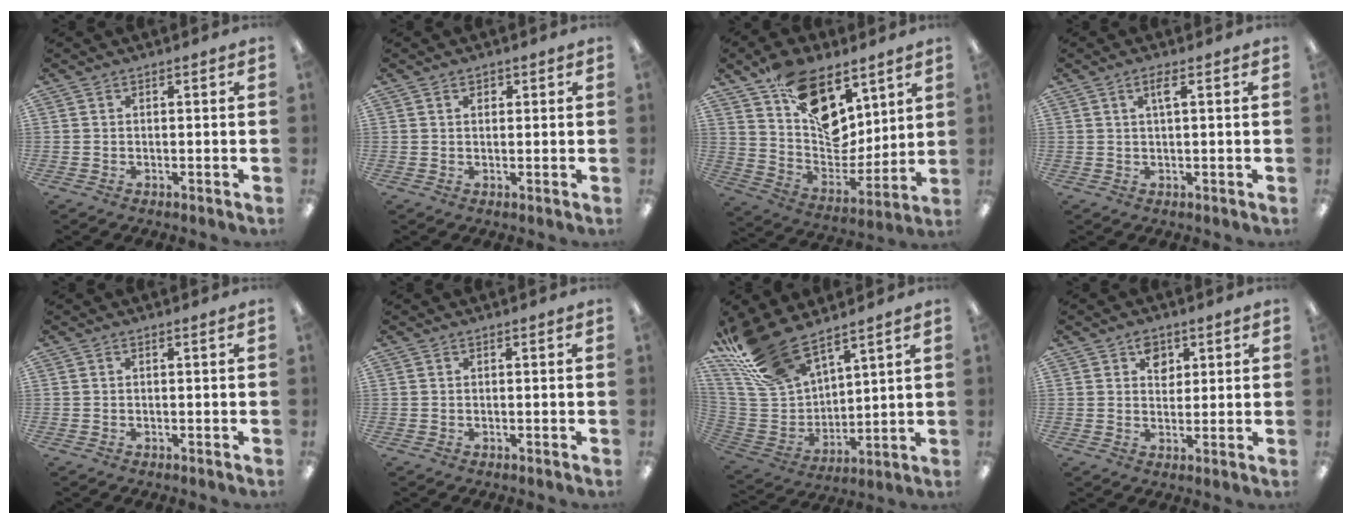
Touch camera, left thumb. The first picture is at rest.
{"total": 1.5, "force": [0.7, 1.1, 0.7], "torque": [-0.006, 0.000, 0.010]}
{"total": 17.9, "force": [10.4, 10.9, 9.5], "torque": [-0.153, -0.065, 0.197]}
{"total": 3.1, "force": [1.4, 0.8, 2.6], "torque": [-0.050, 0.004, 0.019]}
{"total": 0.0}
{"total": 0.0}
{"total": 19.5, "force": [15.3, 8.1, 9.0], "torque": [-0.205, -0.076, 0.289]}
{"total": 4.6, "force": [2.4, 3.4, 1.8], "torque": [-0.004, -0.007, 0.036]}